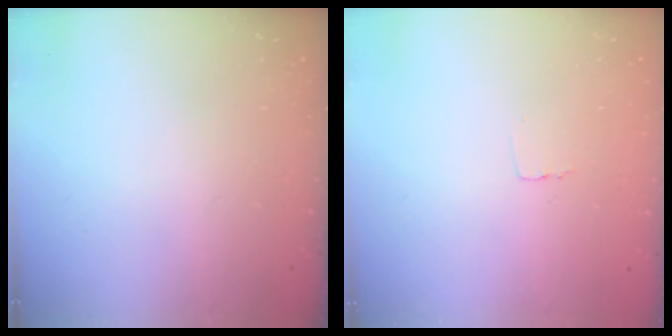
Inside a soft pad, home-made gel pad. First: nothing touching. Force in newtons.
{"total": 2.6, "press": 2.6, "slide": 0.1}